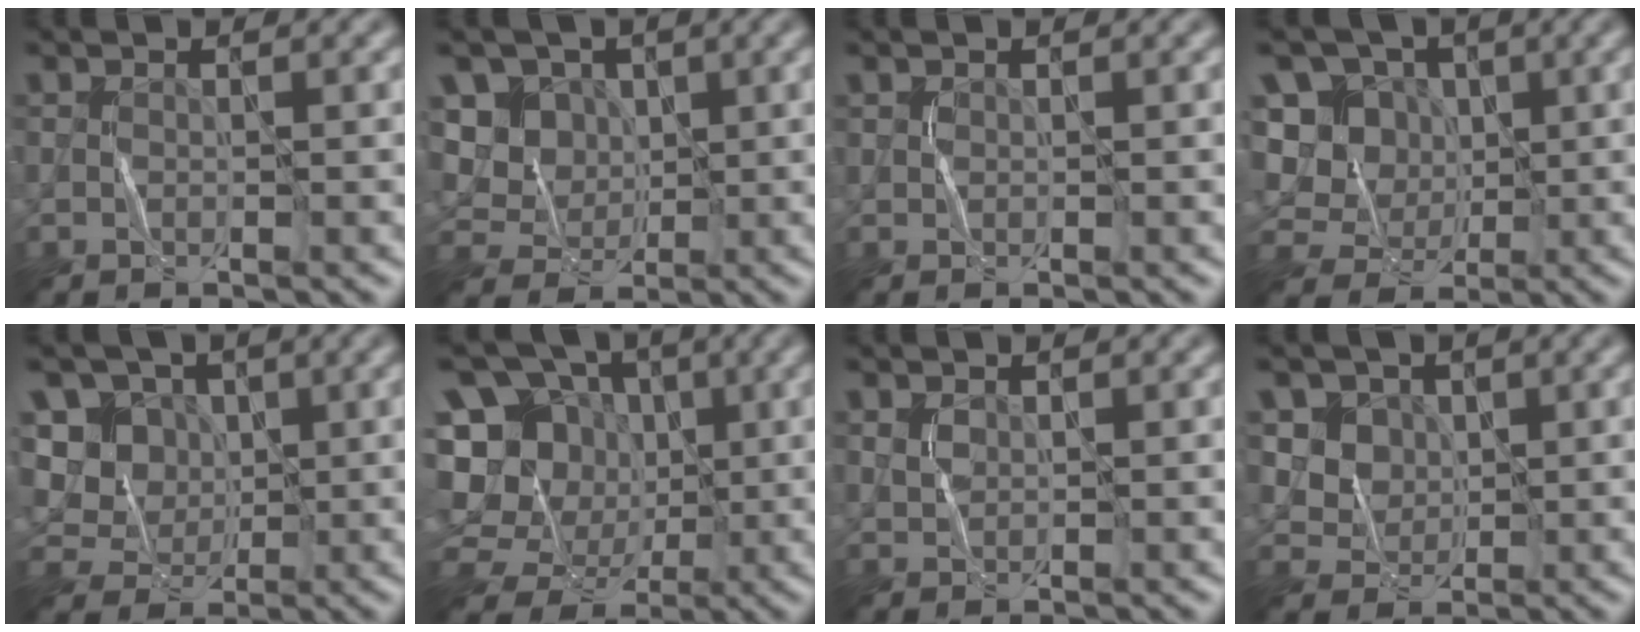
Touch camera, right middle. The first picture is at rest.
{"total": 8.3, "force": [2.6, 7.2, 3.3], "torque": [-0.083, 0.022, 0.033]}
{"total": 0.0}
{"total": 10.6, "force": [1.7, 9.7, 3.8], "torque": [-0.116, 0.035, 0.025]}
{"total": 9.5, "force": [2.4, 8.4, 3.7], "torque": [-0.100, 0.030, 0.033]}
{"total": 15.9, "force": [-1.2, 14.2, 7.0], "torque": [-0.164, 0.020, -0.027]}
{"total": 0.9, "force": [0.5, 0.6, 0.4], "torque": [-0.011, -0.001, 0.013]}
{"total": 4.9, "force": [2.1, 4.0, 1.9], "torque": [-0.050, -0.008, 0.047]}